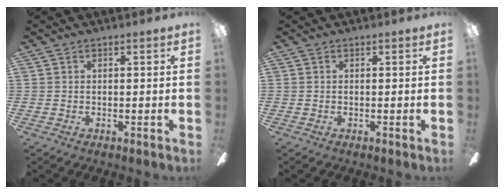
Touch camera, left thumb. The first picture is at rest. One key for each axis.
{"total": 0.0}